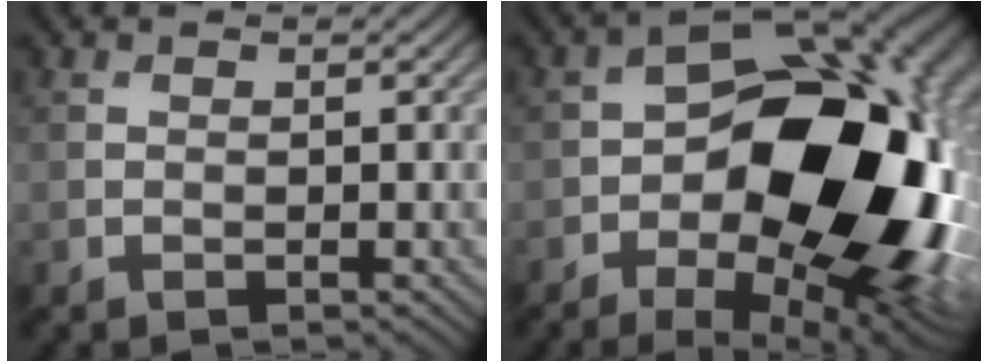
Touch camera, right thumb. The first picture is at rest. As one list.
[{"total": 20.8, "force": [-2.5, 12.2, 16.7], "torque": [-0.254, -0.023, -0.023]}]